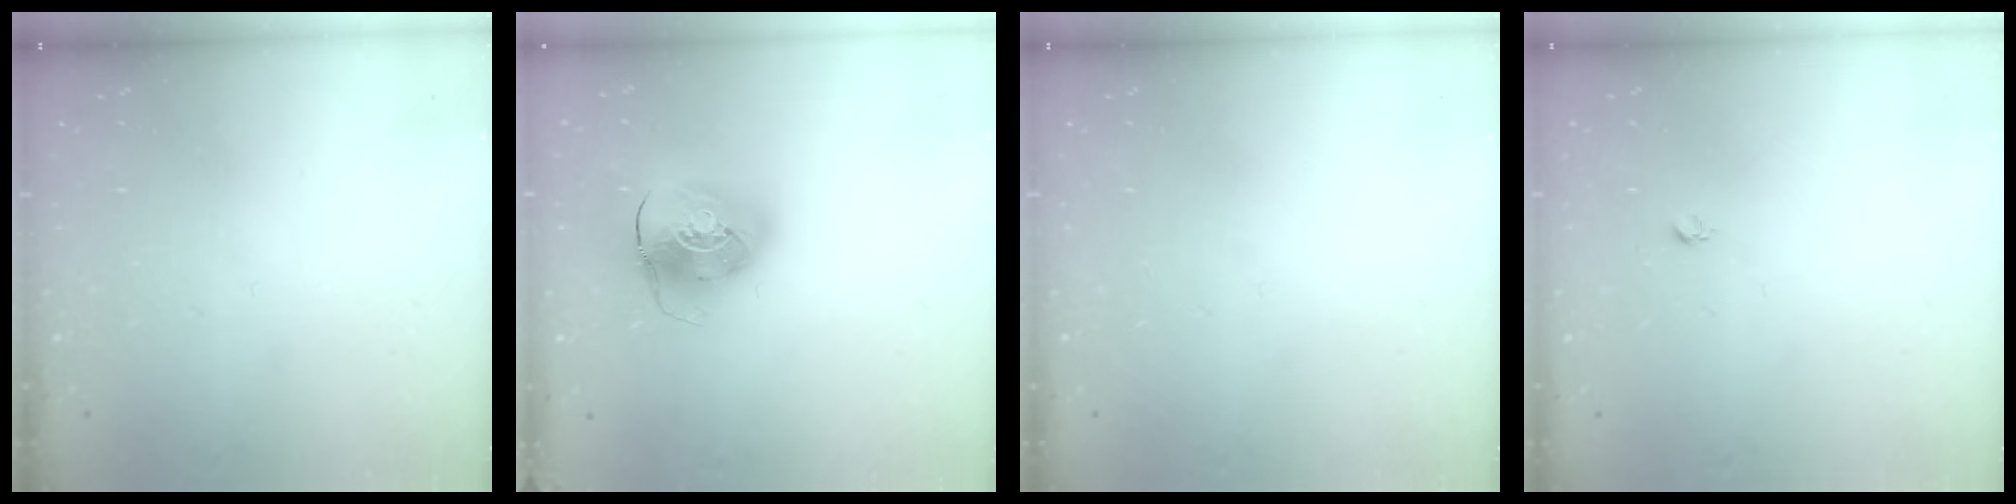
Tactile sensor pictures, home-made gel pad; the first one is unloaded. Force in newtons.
{"total": 11.2, "press": 11.0, "slide": 1.9}
{"total": 0.0}
{"total": 3.1, "press": 3.1, "slide": 0.3}